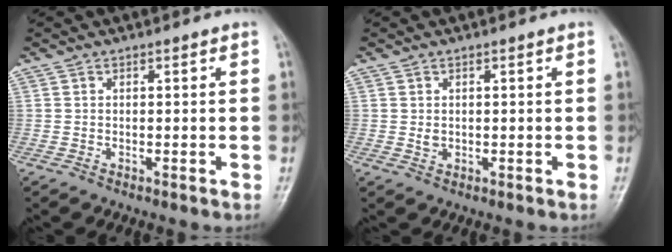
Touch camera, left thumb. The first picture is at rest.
{"total": 1.2, "force": [0.3, 1.0, 0.6], "torque": [-0.006, 0.001, 0.009]}